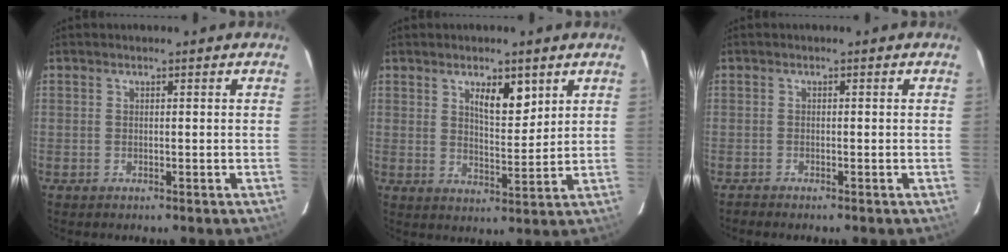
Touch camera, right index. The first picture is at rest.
{"total": 5.8, "force": [3.2, 2.0, 4.4], "torque": [-0.074, -0.003, 0.056]}
{"total": 1.3, "force": [-1.2, 0.0, 0.5], "torque": [-0.009, -0.001, -0.017]}